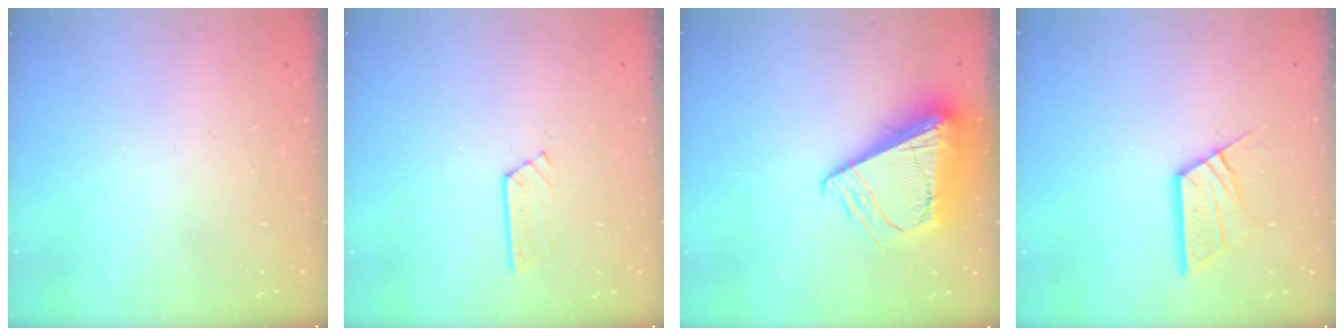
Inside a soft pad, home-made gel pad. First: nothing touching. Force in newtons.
{"total": 2.9, "press": 2.9, "slide": 0.3}
{"total": 14.3, "press": 14.1, "slide": 1.9}
{"total": 10.8, "press": 10.7, "slide": 0.5}